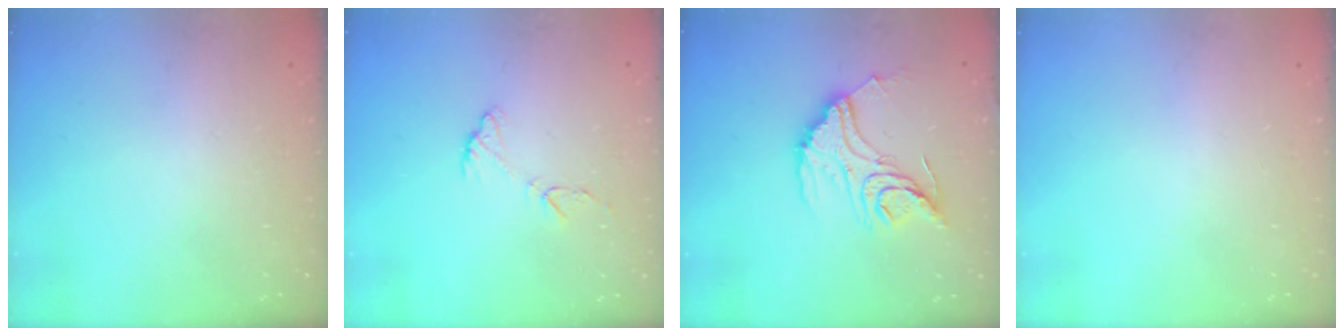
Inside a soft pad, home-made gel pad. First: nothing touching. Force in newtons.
{"total": 8.5, "press": 8.5, "slide": 0.6}
{"total": 16.3, "press": 16.3, "slide": 1.3}
{"total": 0.0}